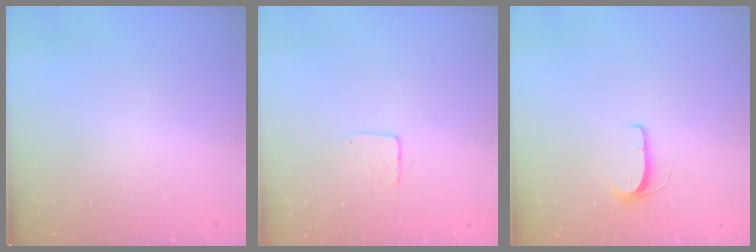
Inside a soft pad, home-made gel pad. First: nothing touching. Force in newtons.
{"total": 3.9, "press": 3.9, "slide": 0.3}
{"total": 6.1, "press": 6.1, "slide": 0.5}